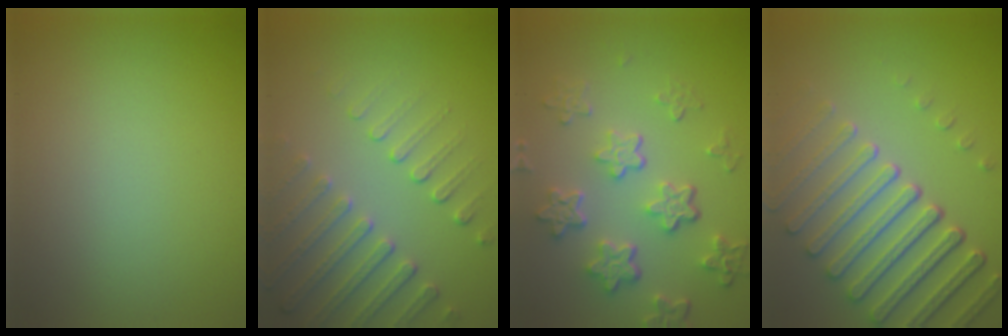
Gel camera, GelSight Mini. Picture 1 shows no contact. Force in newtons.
{"total": 4.7, "press": 3.7, "slide": 3.0}
{"total": 5.7, "press": 4.3, "slide": 3.7}
{"total": 7.6, "press": 5.7, "slide": 5.0}